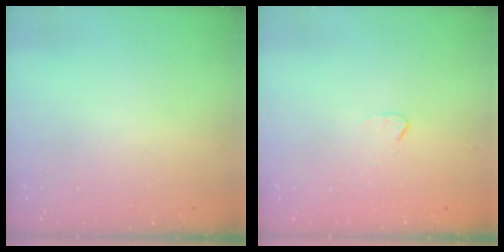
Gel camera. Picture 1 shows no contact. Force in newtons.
{"total": 2.5, "press": 2.5, "slide": 0.2}